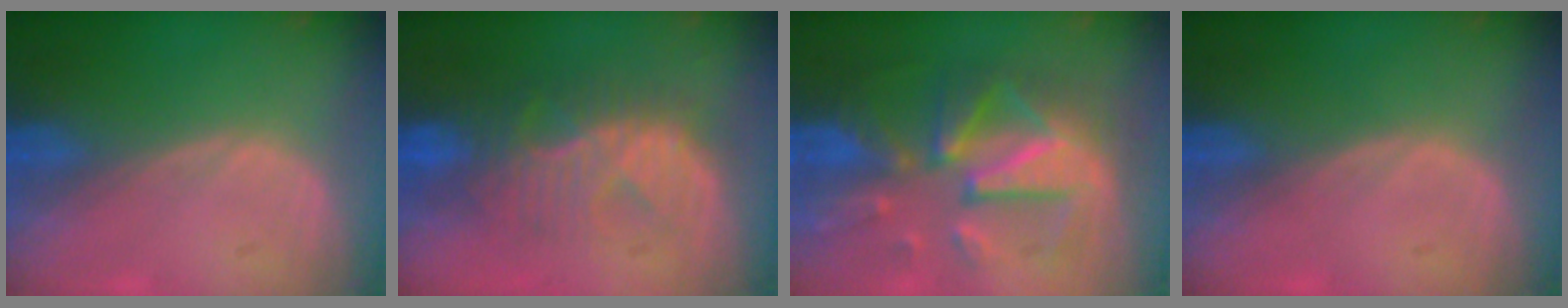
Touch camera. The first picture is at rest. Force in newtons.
{"total": 8.5, "press": 8.3, "slide": 1.7}
{"total": 11.8, "press": 11.8, "slide": 1.2}
{"total": 0.0}